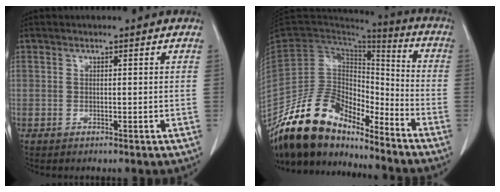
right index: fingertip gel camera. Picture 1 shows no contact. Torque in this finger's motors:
{"motor_torque": [1.00, -0.98, 0.01, -0.14]}